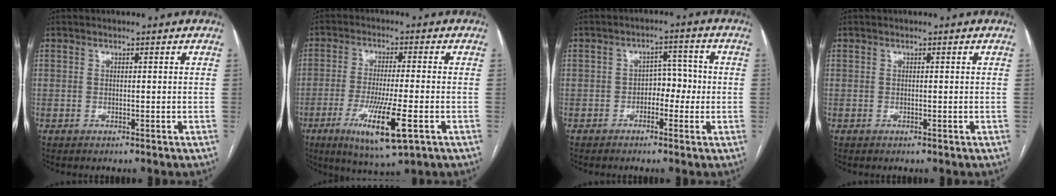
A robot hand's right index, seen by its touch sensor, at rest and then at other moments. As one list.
[{"total": 11.3, "force": [-4.5, 1.0, 10.4], "torque": [-0.190, -0.031, -0.071]}, {"total": 4.2, "force": [-1.1, 2.5, 3.1], "torque": [-0.037, 0.017, -0.019]}, {"total": 0.0}]